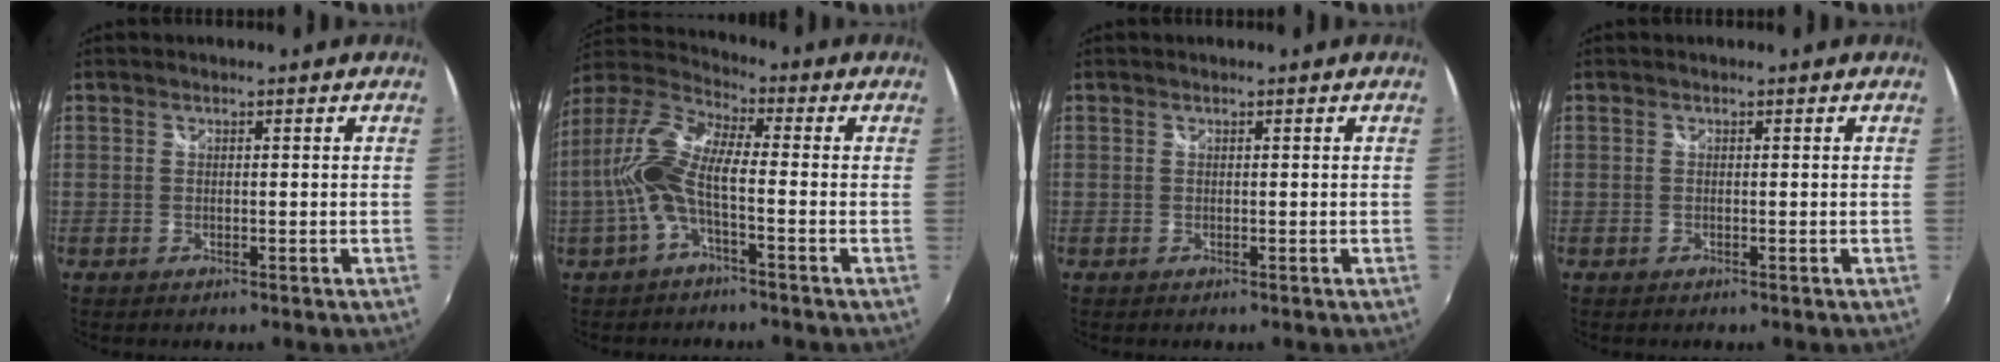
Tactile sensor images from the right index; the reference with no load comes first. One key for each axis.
{"total": 10.7, "fx": -1.8, "fy": 3.2, "fz": 10.0, "tx": -0.213, "ty": 0.013, "tz": -0.036}
{"total": 0.0}
{"total": 0.0}